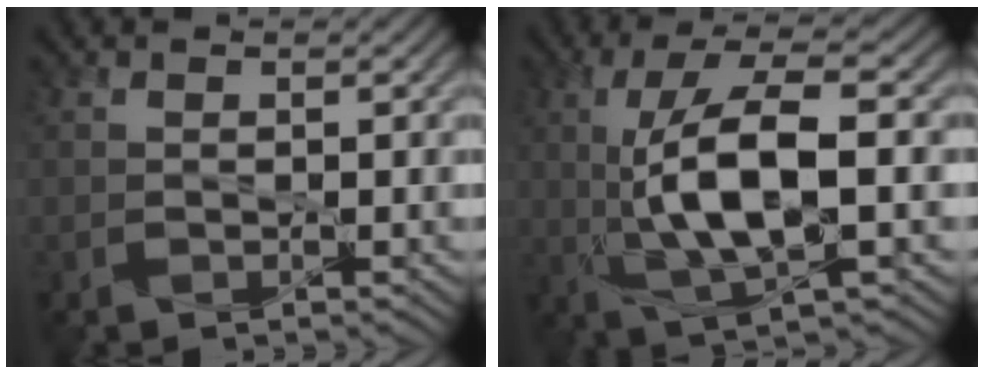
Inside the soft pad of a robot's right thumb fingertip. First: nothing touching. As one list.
[{"total": 9.6, "force": [-0.4, 2.6, 9.3], "torque": [-0.170, 0.018, -0.010]}]